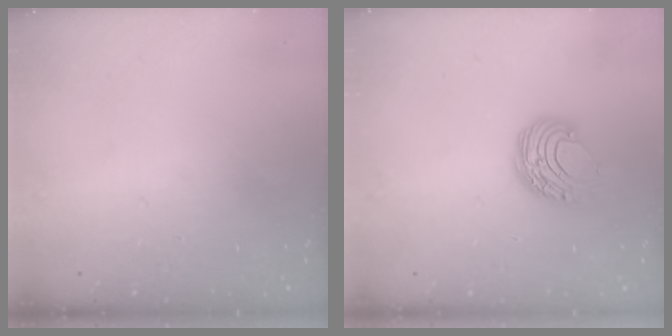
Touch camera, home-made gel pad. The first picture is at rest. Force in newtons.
{"total": 8.5, "press": 8.5, "slide": 0.4}